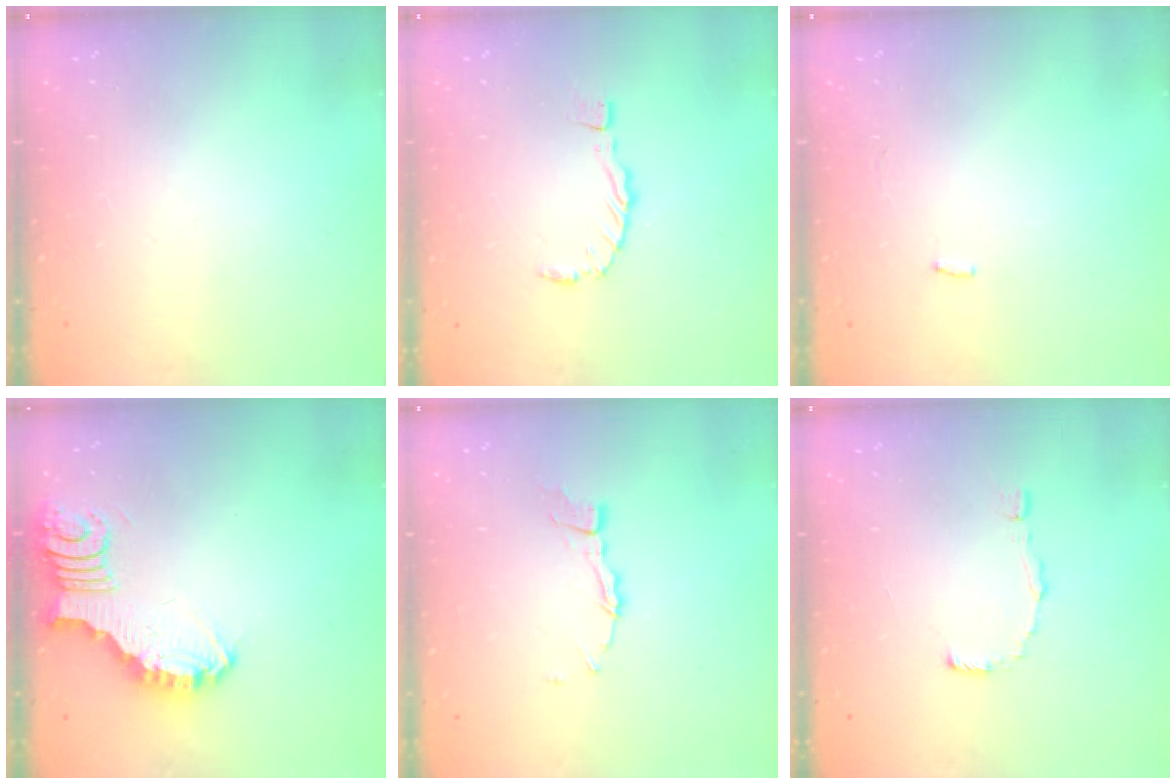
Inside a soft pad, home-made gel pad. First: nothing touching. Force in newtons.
{"total": 0.0}
{"total": 2.0, "press": 2.0, "slide": 0.3}
{"total": 3.8, "press": 3.8, "slide": 0.3}
{"total": 5.1, "press": 5.1, "slide": 0.2}
{"total": 4.9, "press": 4.9, "slide": 0.4}